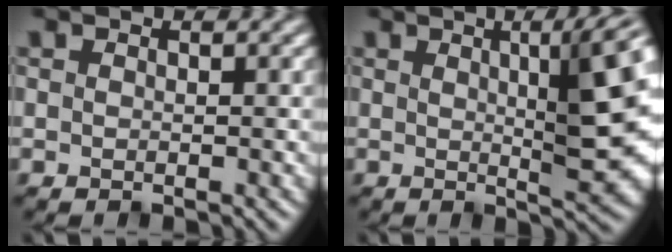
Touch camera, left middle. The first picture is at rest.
{"total": 10.2, "force": [2.2, 2.5, 9.7], "torque": [-0.091, 0.013, 0.024]}